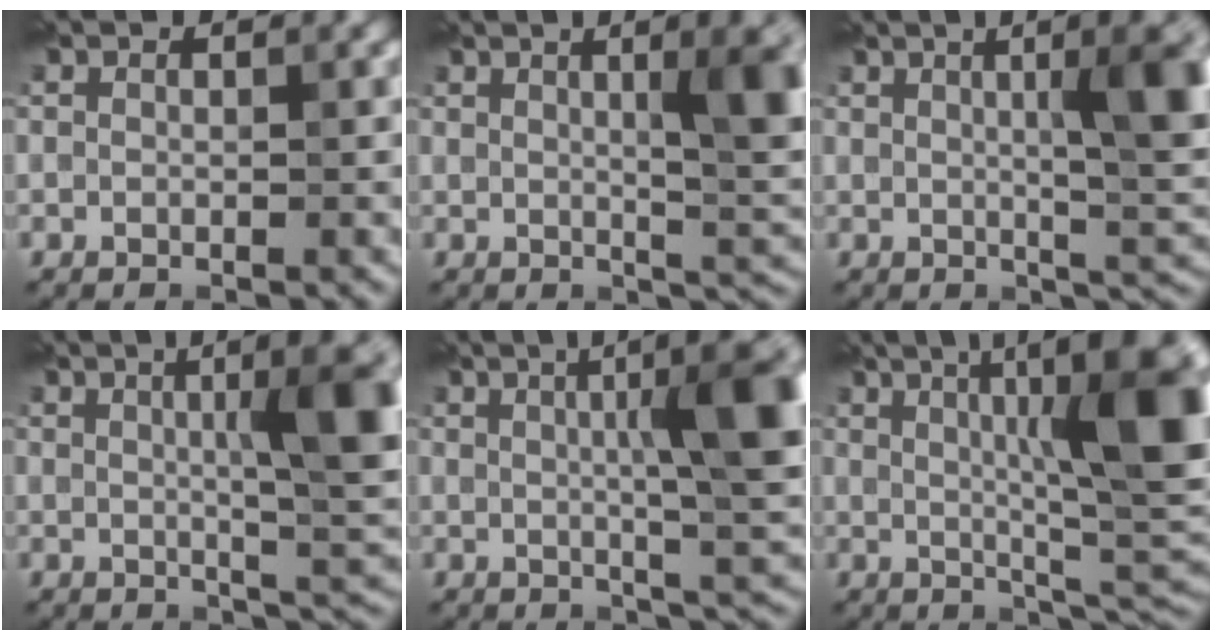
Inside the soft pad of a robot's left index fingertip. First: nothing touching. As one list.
[{"total": 5.0, "force": [1.2, 0.6, 4.8], "torque": [-0.066, -0.005, 0.032]}, {"total": 5.9, "force": [1.1, 0.6, 5.7], "torque": [-0.076, 0.000, 0.030]}, {"total": 7.1, "force": [1.2, 0.7, 7.0], "torque": [-0.088, 0.001, 0.033]}, {"total": 8.6, "force": [1.5, 0.9, 8.5], "torque": [-0.106, 0.010, 0.036]}, {"total": 11.2, "force": [2.3, 1.7, 10.8], "torque": [-0.134, 0.008, 0.050]}]